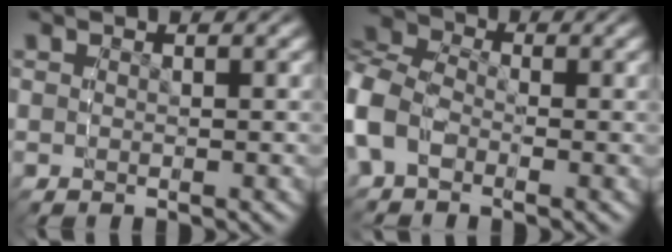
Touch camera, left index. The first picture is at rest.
{"total": 8.2, "force": [-1.7, 6.5, 4.7], "torque": [-0.094, -0.017, -0.029]}